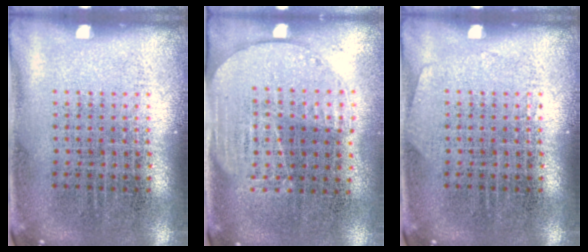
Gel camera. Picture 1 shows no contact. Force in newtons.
{"total": 1.6, "press": 1.4, "slide": 0.7}
{"total": 0.6, "press": 0.6, "slide": 0.1}